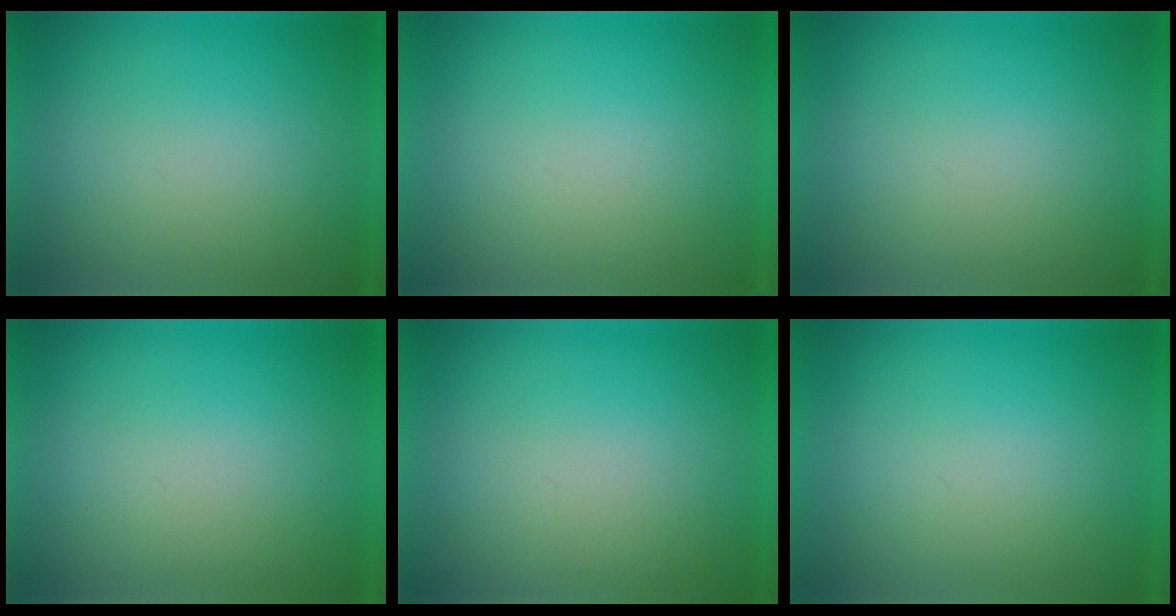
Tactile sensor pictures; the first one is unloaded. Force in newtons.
{"total": 1.1}
{"total": 0.0}
{"total": 1.2}
{"total": 1.9}
{"total": 1.2}